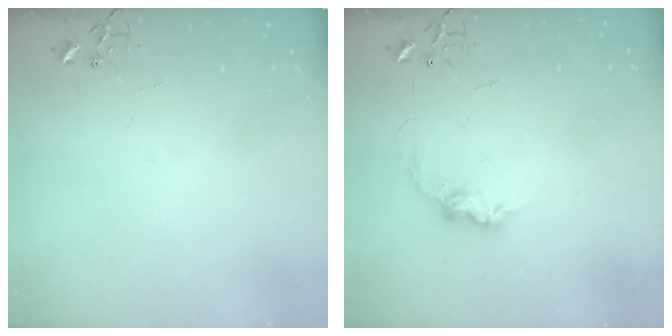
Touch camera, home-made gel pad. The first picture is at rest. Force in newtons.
{"total": 9.0, "press": 9.0, "slide": 0.5}